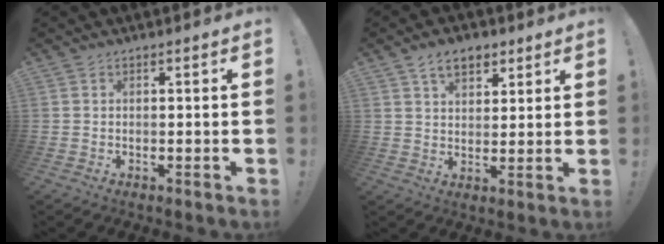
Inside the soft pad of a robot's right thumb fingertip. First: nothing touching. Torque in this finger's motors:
{"motor_torque": [0.65, 1.32, 0.13, 0.05, 0.00]}